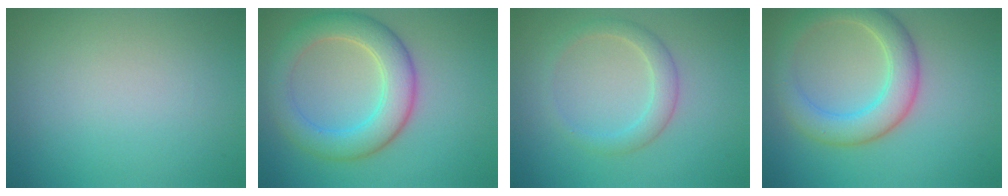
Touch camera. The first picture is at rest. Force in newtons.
{"total": 5.7, "press": 5.7, "slide": 0.3}
{"total": 2.2, "press": 2.2, "slide": 0.1}
{"total": 5.0, "press": 5.0, "slide": 0.2}